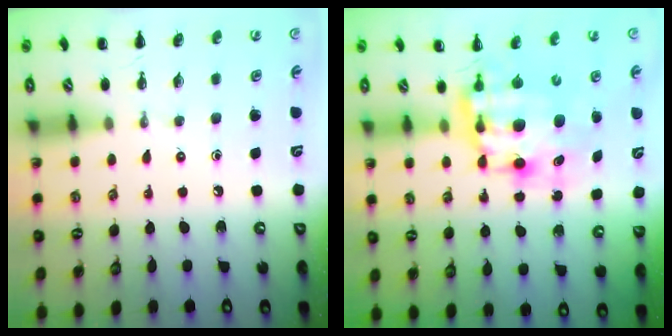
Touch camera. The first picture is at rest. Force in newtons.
{"total": 8.8, "press": 8.5, "slide": 2.1}